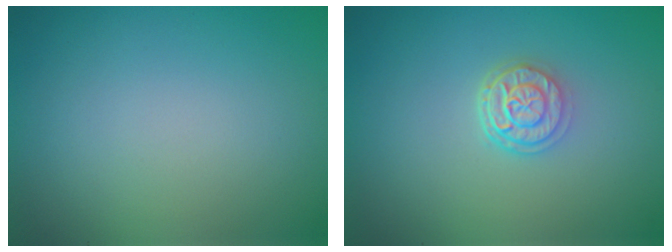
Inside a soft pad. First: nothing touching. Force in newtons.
{"total": 3.0, "press": 2.4, "slide": 1.9}